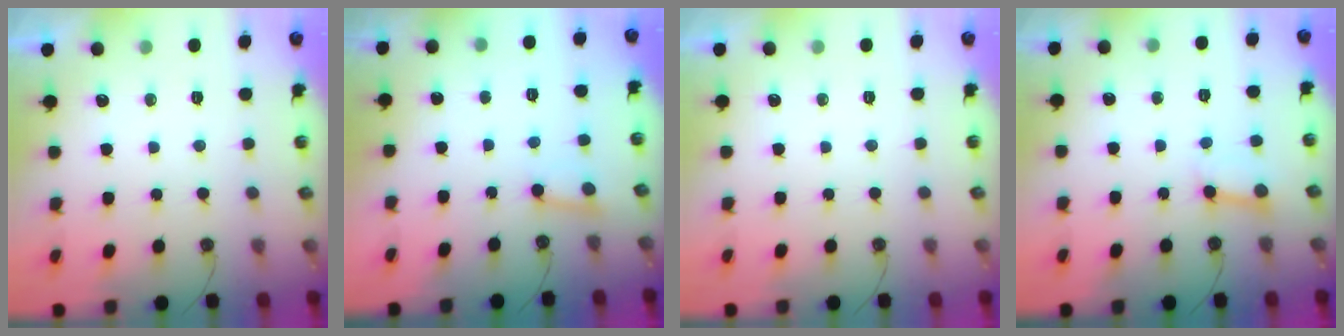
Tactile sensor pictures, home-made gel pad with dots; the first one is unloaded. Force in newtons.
{"total": 2.8, "press": 2.7, "slide": 0.6}
{"total": 0.0}
{"total": 3.1, "press": 3.1, "slide": 0.1}